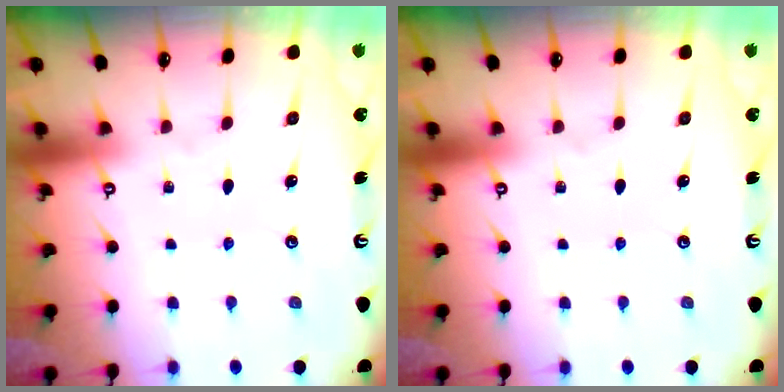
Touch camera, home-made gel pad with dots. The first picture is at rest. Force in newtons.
{"total": 0.0}